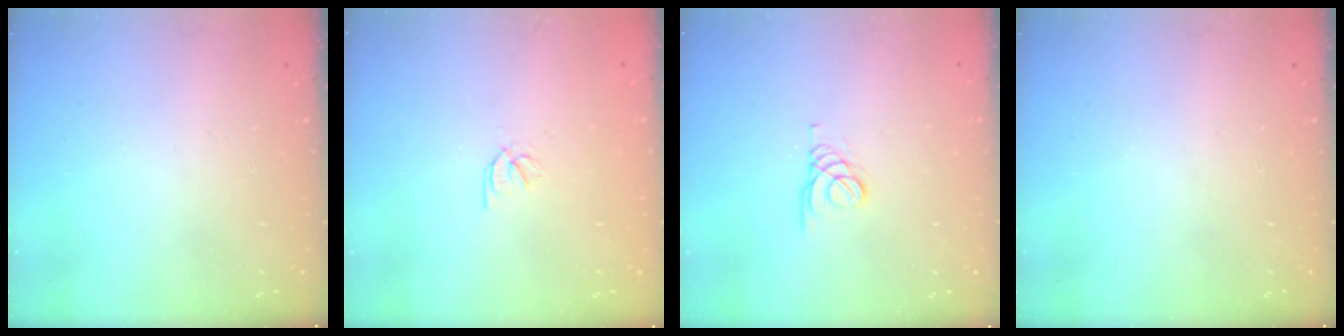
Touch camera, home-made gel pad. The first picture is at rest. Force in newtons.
{"total": 2.1, "press": 2.1, "slide": 0.1}
{"total": 1.6, "press": 1.5, "slide": 0.2}
{"total": 0.0}